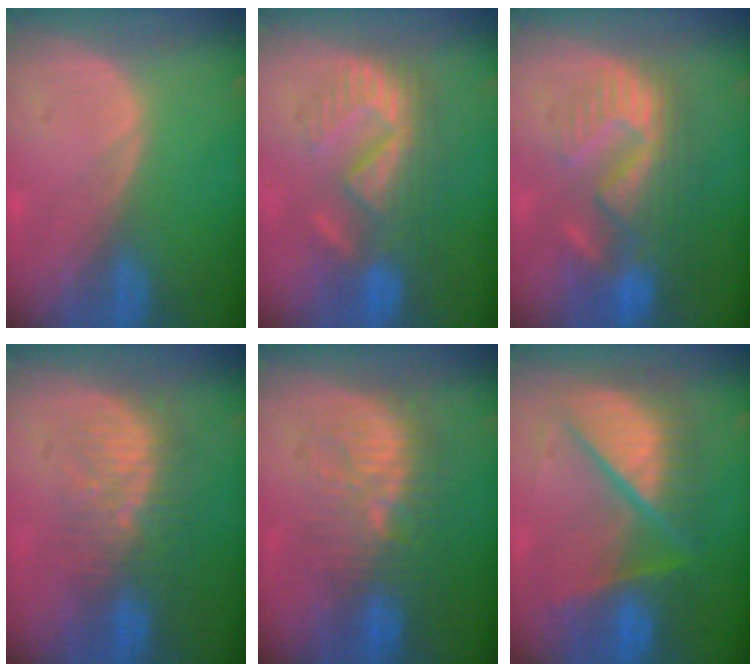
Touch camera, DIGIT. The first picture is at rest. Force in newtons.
{"total": 9.1, "press": 8.9, "slide": 1.9}
{"total": 11.0, "press": 9.7, "slide": 5.3}
{"total": 8.4, "press": 7.8, "slide": 3.0}
{"total": 9.2, "press": 8.9, "slide": 2.1}
{"total": 11.0, "press": 11.0, "slide": 1.3}